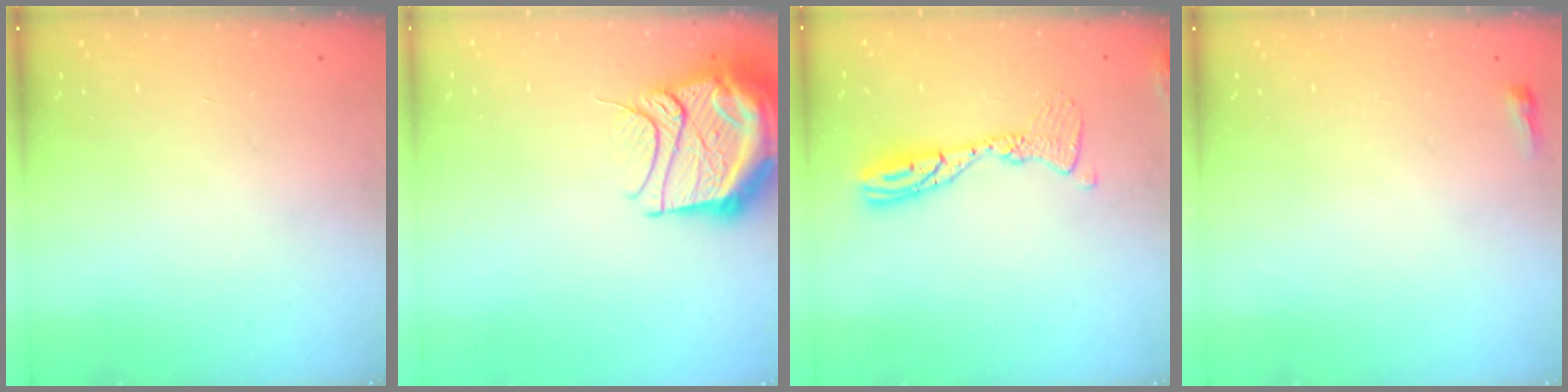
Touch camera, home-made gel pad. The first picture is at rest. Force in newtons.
{"total": 17.9, "press": 16.5, "slide": 6.9}
{"total": 10.8, "press": 10.8, "slide": 1.0}
{"total": 2.4, "press": 2.4, "slide": 0.6}